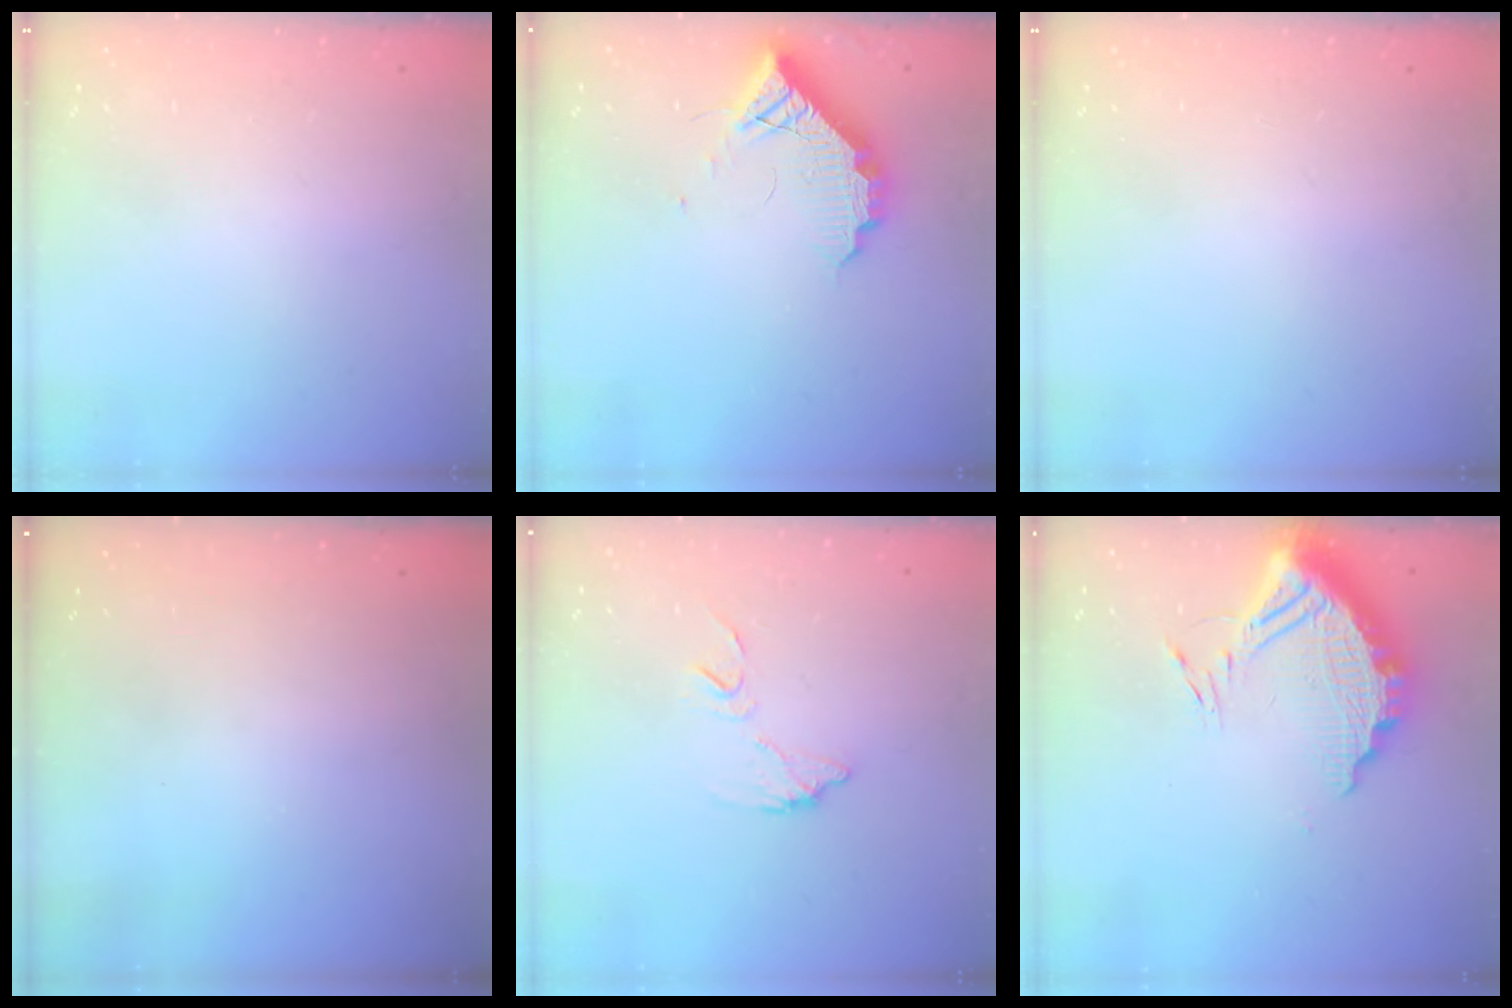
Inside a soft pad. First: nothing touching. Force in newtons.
{"total": 9.9, "press": 9.9, "slide": 0.9}
{"total": 0.0}
{"total": 3.0, "press": 3.0, "slide": 0.1}
{"total": 7.6, "press": 7.6, "slide": 0.1}
{"total": 14.5, "press": 14.4, "slide": 1.1}